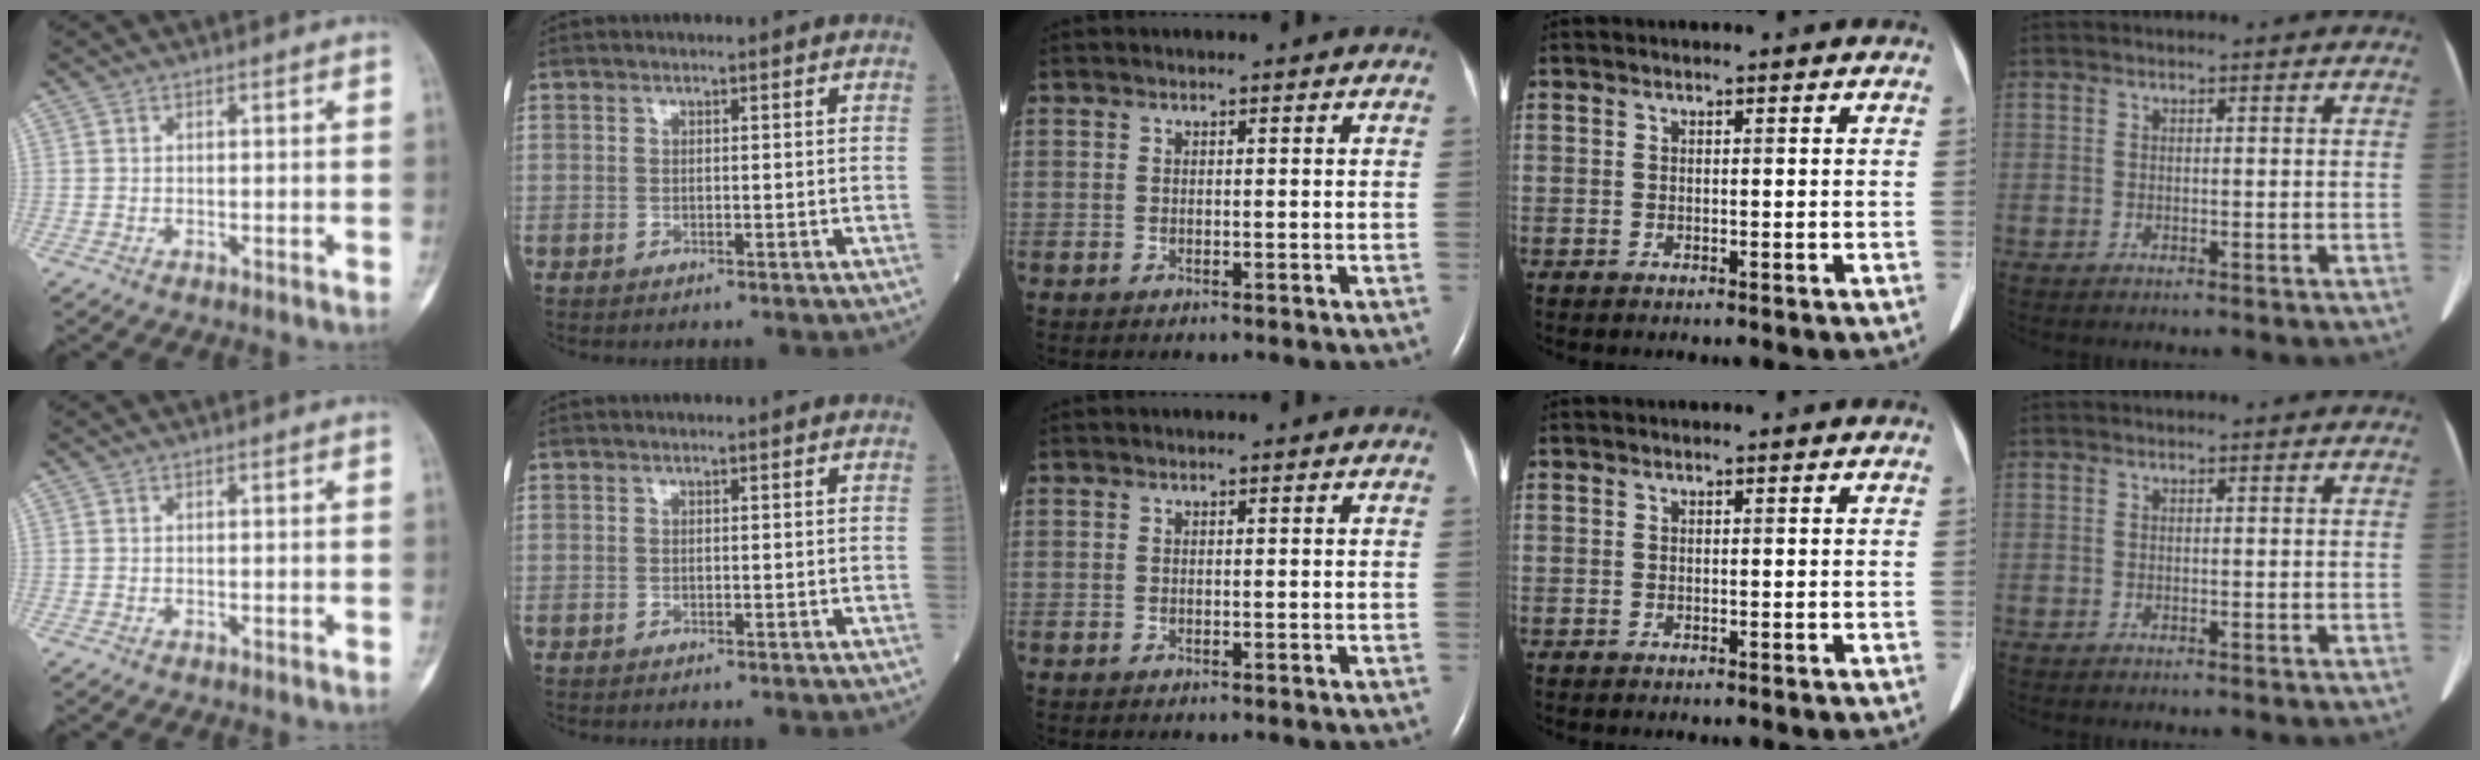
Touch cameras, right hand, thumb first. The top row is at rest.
{}